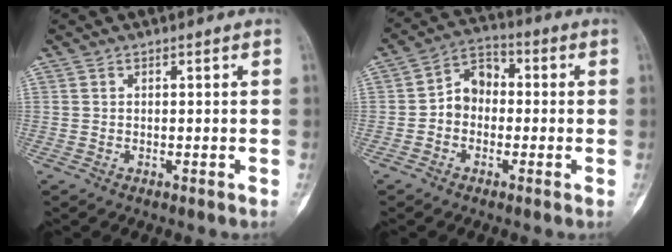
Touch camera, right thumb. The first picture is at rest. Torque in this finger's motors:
{"motor_torque": [0.40, 0.50, 0.30, -0.36, 0.00]}